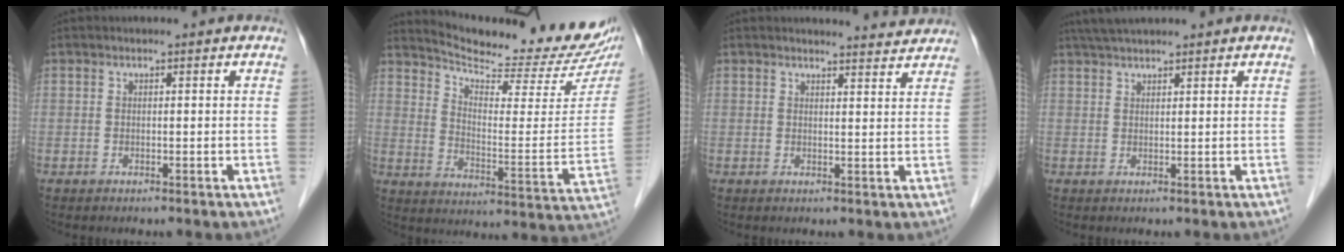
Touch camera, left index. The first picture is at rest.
{"total": 20.8, "force": [19.2, 1.9, 7.6], "torque": [-0.117, -0.066, 0.259]}
{"total": 4.0, "force": [4.0, 0.1, -0.1], "torque": [-0.008, -0.008, 0.041]}
{"total": 4.6, "force": [4.1, 0.3, 2.0], "torque": [-0.035, 0.033, 0.075]}